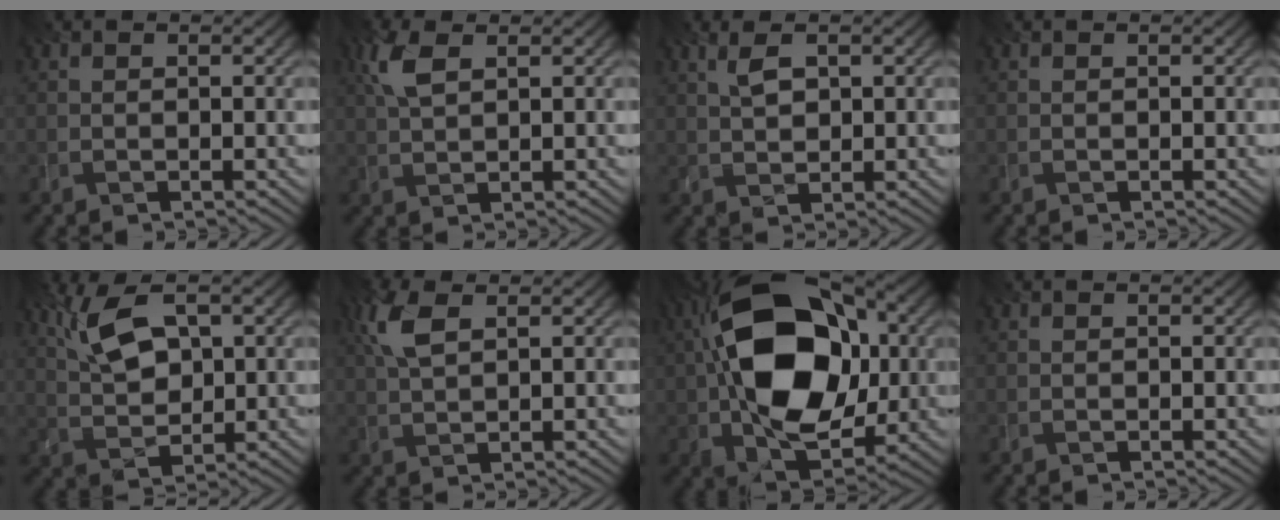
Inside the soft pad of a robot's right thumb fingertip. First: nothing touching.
{"total": 4.1, "force": [1.7, 1.7, 3.3], "torque": [-0.089, 0.009, 0.035]}
{"total": 3.1, "force": [1.2, 1.5, 2.5], "torque": [-0.058, 0.003, 0.026]}
{"total": 0.0}
{"total": 7.8, "force": [3.2, 3.8, 6.1], "torque": [-0.140, 0.010, 0.063]}
{"total": 4.8, "force": [2.0, 1.9, 3.9], "torque": [-0.107, 0.009, 0.040]}
{"total": 18.2, "force": [0.9, 11.7, 14.0], "torque": [-0.251, 0.011, 0.009]}
{"total": 0.0}